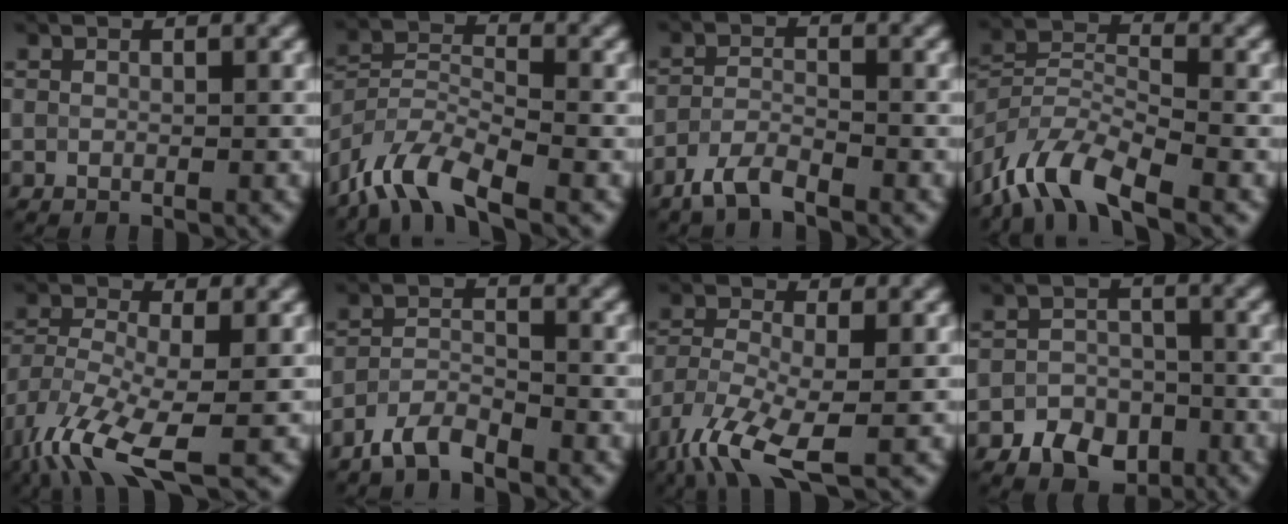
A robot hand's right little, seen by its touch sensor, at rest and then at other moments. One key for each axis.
{"total": 6.8, "fx": -5.2, "fy": 2.1, "fz": 3.8, "tx": -0.070, "ty": -0.002, "tz": -0.112}
{"total": 2.8, "fx": -2.2, "fy": 0.6, "fz": 1.6, "tx": -0.036, "ty": 0.000, "tz": -0.053}
{"total": 7.5, "fx": -5.5, "fy": 2.4, "fz": 4.4, "tx": -0.077, "ty": 0.001, "tz": -0.118}
{"total": 8.5, "fx": -4.8, "fy": 2.8, "fz": 6.4, "tx": -0.147, "ty": -0.020, "tz": -0.100}
{"total": 3.0, "fx": -2.5, "fy": 0.8, "fz": 1.5, "tx": -0.034, "ty": 0.002, "tz": -0.058}
{"total": 7.1, "fx": -4.1, "fy": 2.3, "fz": 5.3, "tx": -0.121, "ty": -0.015, "tz": -0.087}
{"total": 4.4, "fx": -2.5, "fy": 3.1, "fz": 1.9, "tx": -0.027, "ty": -0.005, "tz": -0.048}